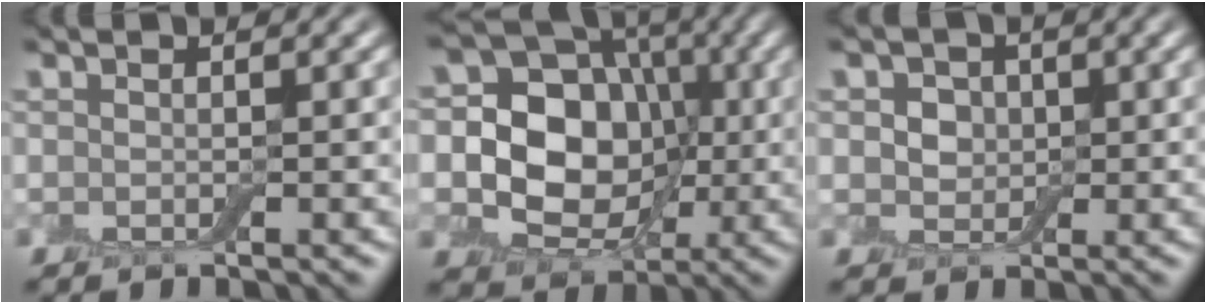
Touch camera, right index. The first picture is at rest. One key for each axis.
{"total": 13.4, "fx": 0.7, "fy": 10.9, "fz": 7.8, "tx": -0.128, "ty": 0.035, "tz": -0.012}
{"total": 3.2, "fx": 0.9, "fy": 2.6, "fz": 1.6, "tx": -0.024, "ty": 0.008, "tz": 0.000}